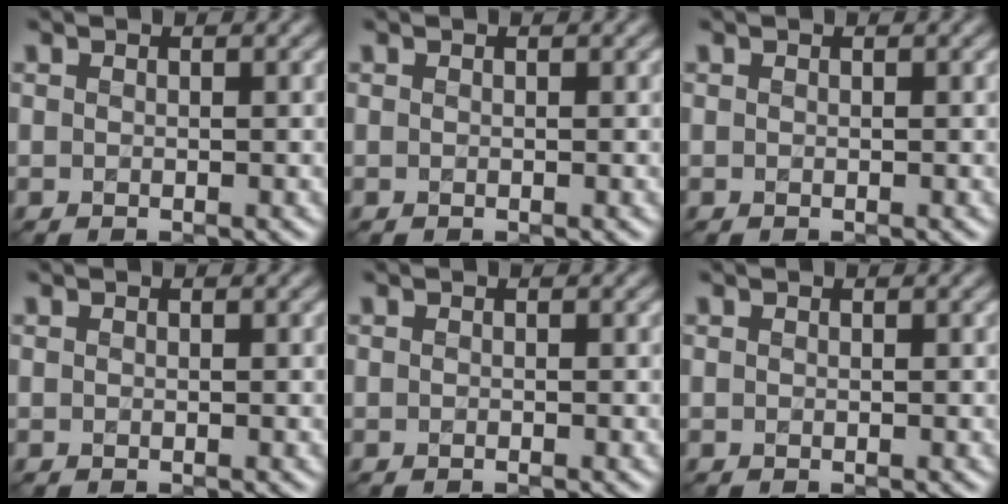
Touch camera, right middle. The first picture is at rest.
{"total": 0.0}
{"total": 0.0}
{"total": 0.0}
{"total": 0.0}
{"total": 0.0}